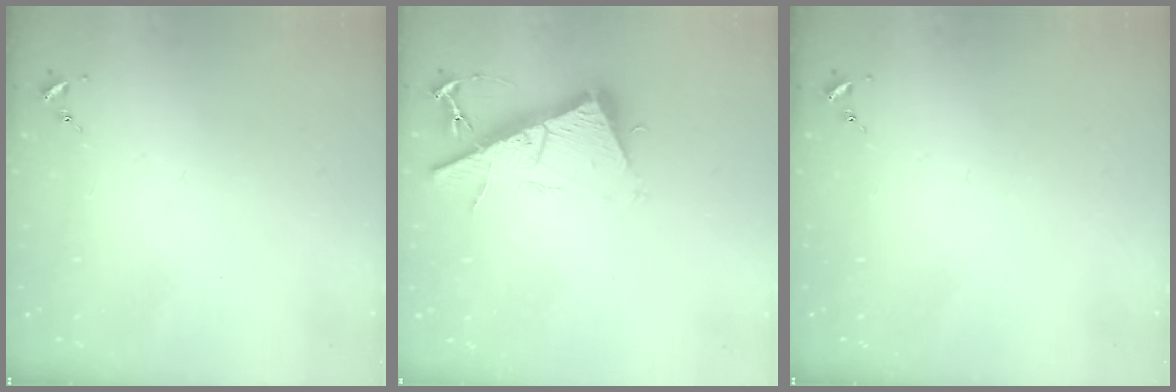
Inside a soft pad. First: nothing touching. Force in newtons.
{"total": 14.6, "press": 14.6, "slide": 0.4}
{"total": 0.0}